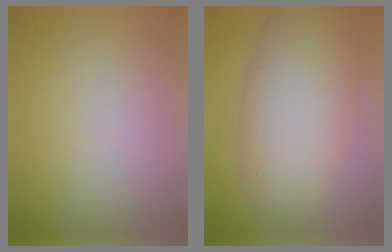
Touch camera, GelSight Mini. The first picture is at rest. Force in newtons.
{"total": 9.3, "press": 9.3, "slide": 0.3}